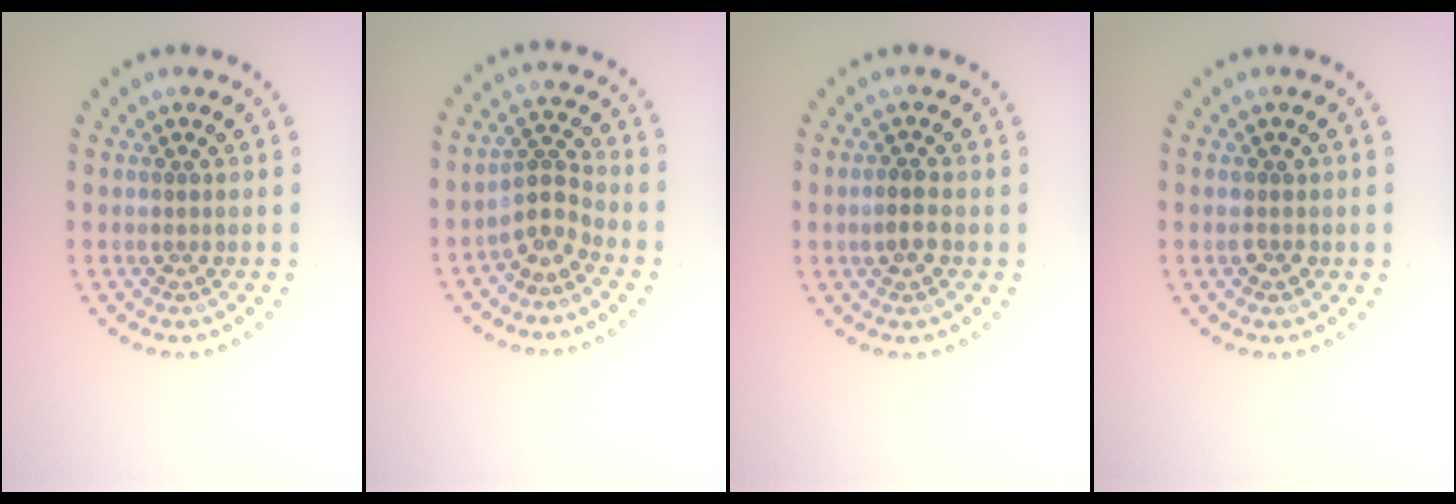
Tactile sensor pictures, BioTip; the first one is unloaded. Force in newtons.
{"total": 2.6, "press": 1.9, "slide": 1.8}
{"total": 1.8, "press": 1.8, "slide": 0.5}
{"total": 1.4, "press": 1.3, "slide": 0.3}